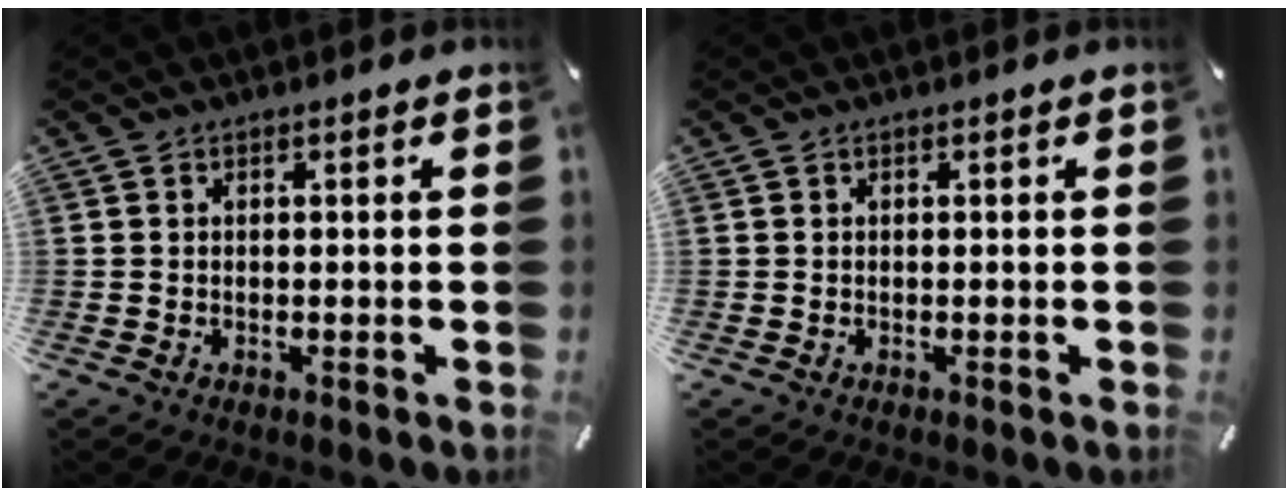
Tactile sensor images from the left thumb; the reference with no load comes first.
{"total": 0.0}